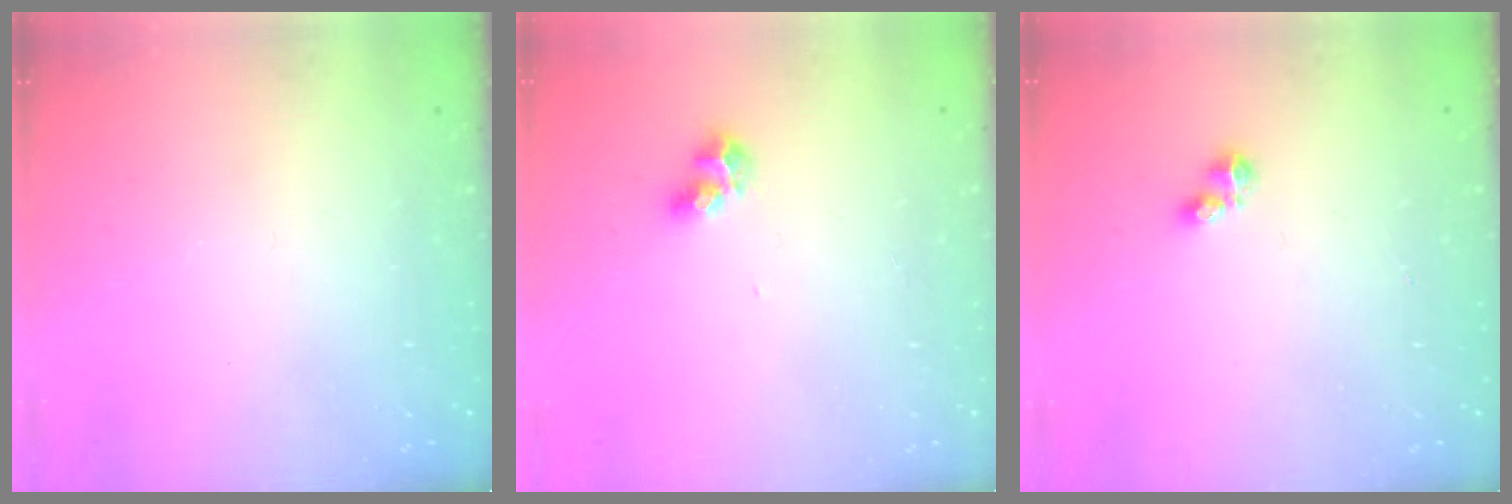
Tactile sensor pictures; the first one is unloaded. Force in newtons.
{"total": 6.8, "press": 6.8, "slide": 0.6}
{"total": 2.8, "press": 2.8, "slide": 0.4}